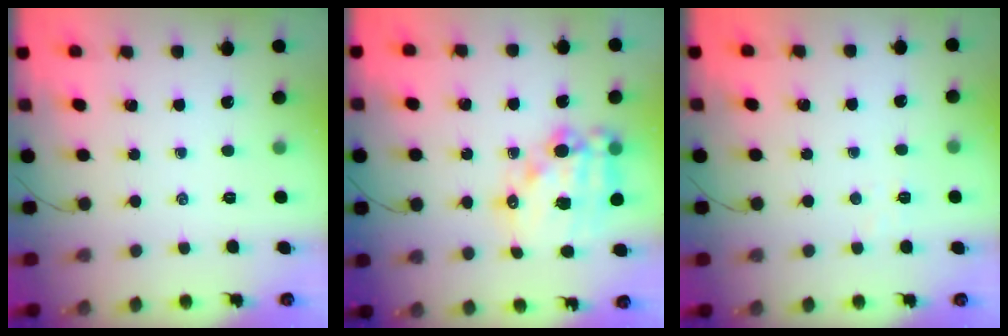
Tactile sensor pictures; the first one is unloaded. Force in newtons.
{"total": 16.7, "press": 16.2, "slide": 3.7}
{"total": 2.4, "press": 2.3, "slide": 0.6}